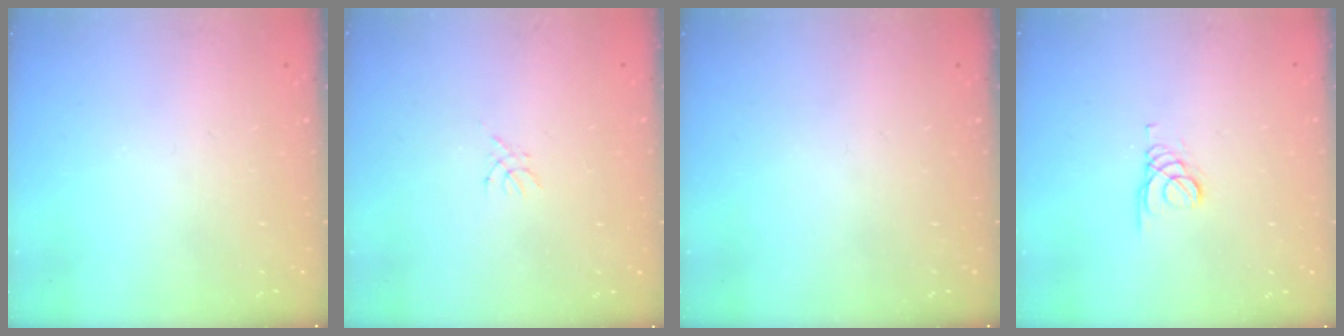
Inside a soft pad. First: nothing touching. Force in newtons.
{"total": 1.4, "press": 1.4, "slide": 0.3}
{"total": 0.0}
{"total": 1.4, "press": 1.4, "slide": 0.2}